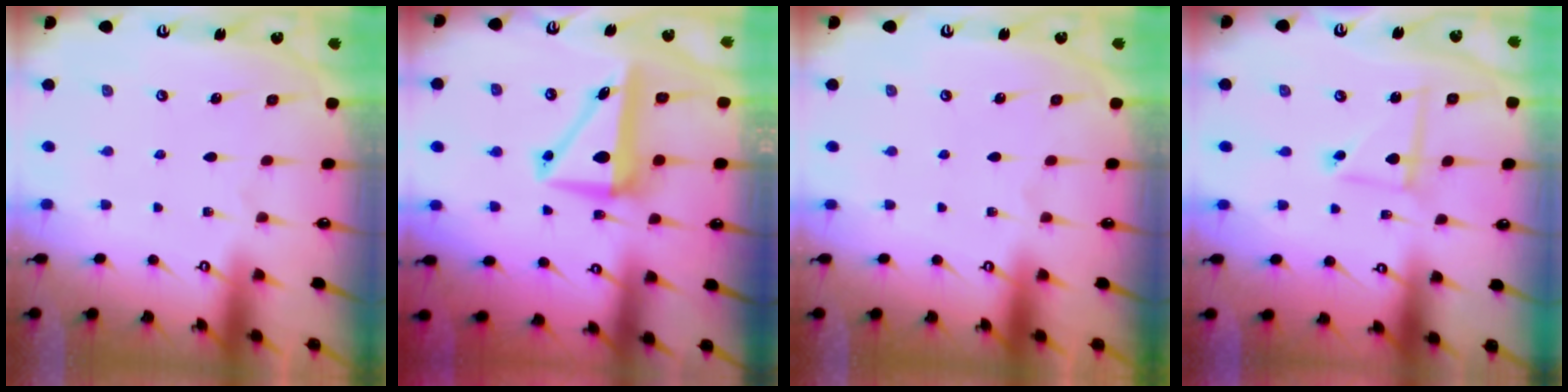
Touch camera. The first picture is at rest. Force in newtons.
{"total": 8.4, "press": 8.3, "slide": 1.4}
{"total": 0.0}
{"total": 4.9, "press": 4.9, "slide": 0.4}